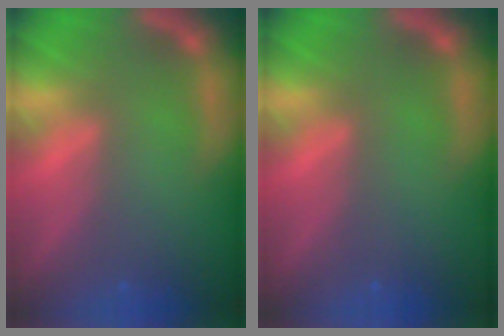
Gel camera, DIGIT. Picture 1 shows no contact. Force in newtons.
{"total": 0.0}